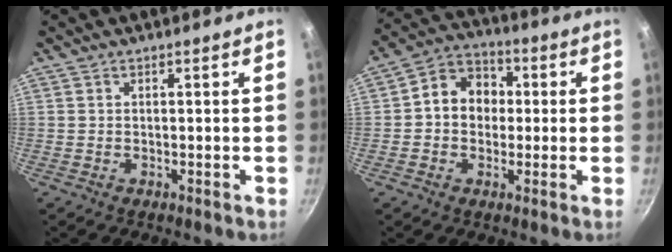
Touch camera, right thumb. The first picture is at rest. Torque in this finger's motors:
{"motor_torque": [-0.29, 0.24, -0.13, -0.15, 0.15]}